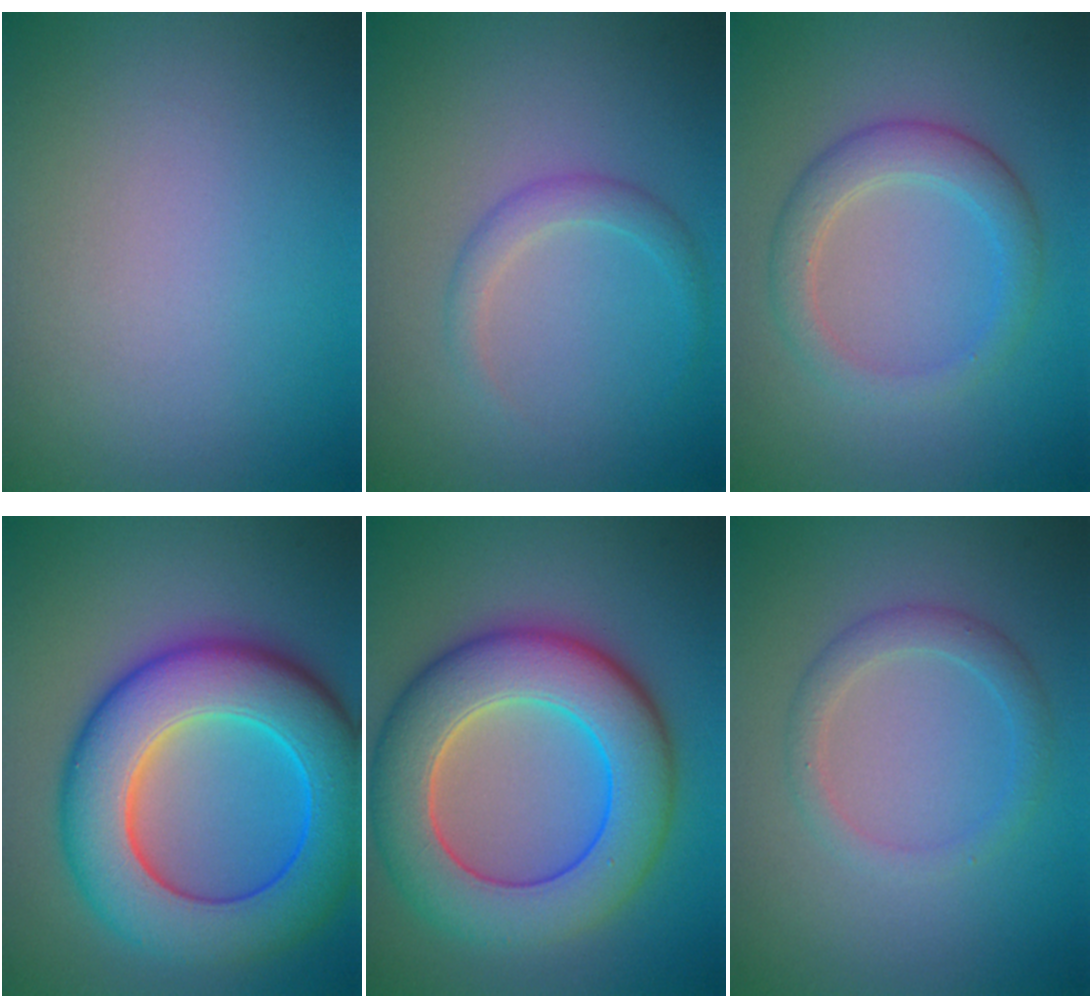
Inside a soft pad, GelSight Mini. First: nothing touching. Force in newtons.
{"total": 1.8, "press": 1.8, "slide": 0.2}
{"total": 3.5, "press": 3.4, "slide": 0.3}
{"total": 11.8, "press": 11.8, "slide": 0.2}
{"total": 10.2, "press": 10.2, "slide": 0.4}
{"total": 2.2, "press": 2.2, "slide": 0.1}